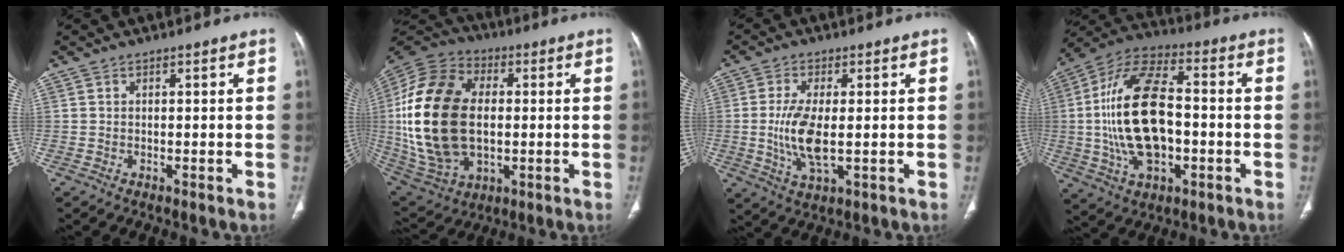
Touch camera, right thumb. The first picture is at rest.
{"total": 26.5, "force": [0.5, 16.9, 20.4], "torque": [-0.422, 0.001, 0.020]}
{"total": 8.6, "force": [-0.5, 3.4, 7.9], "torque": [-0.167, -0.013, -0.005]}
{"total": 20.6, "force": [-1.4, 11.1, 17.3], "torque": [-0.331, 0.027, -0.023]}